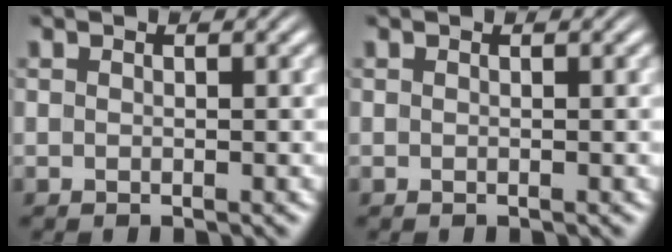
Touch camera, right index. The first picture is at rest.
{"total": 0.0}